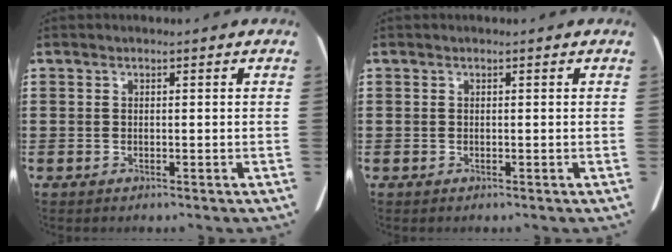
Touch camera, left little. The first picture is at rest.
{"total": 0.0}